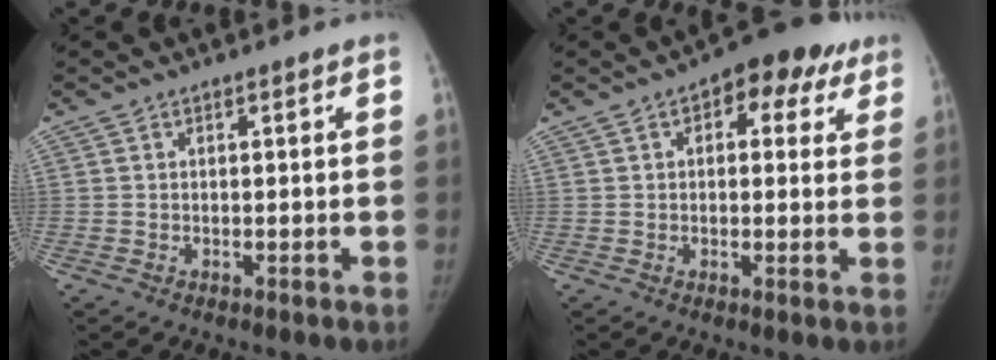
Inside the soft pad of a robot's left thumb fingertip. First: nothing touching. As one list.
[{"total": 9.4, "force": [4.3, 5.3, 6.5], "torque": [-0.044, 0.004, 0.046]}]